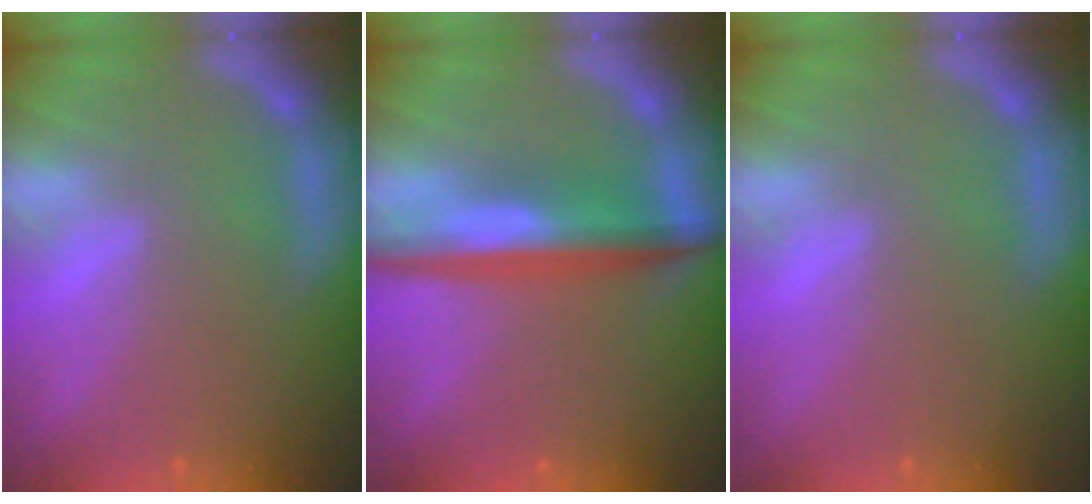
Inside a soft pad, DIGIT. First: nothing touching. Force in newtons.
{"total": 6.5}
{"total": 0.0}